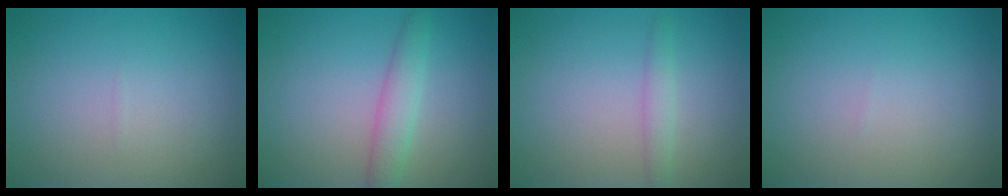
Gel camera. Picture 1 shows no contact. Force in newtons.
{"total": 2.6, "press": 2.6, "slide": 0.1}
{"total": 1.4, "press": 1.4, "slide": 0.0}
{"total": 0.0}